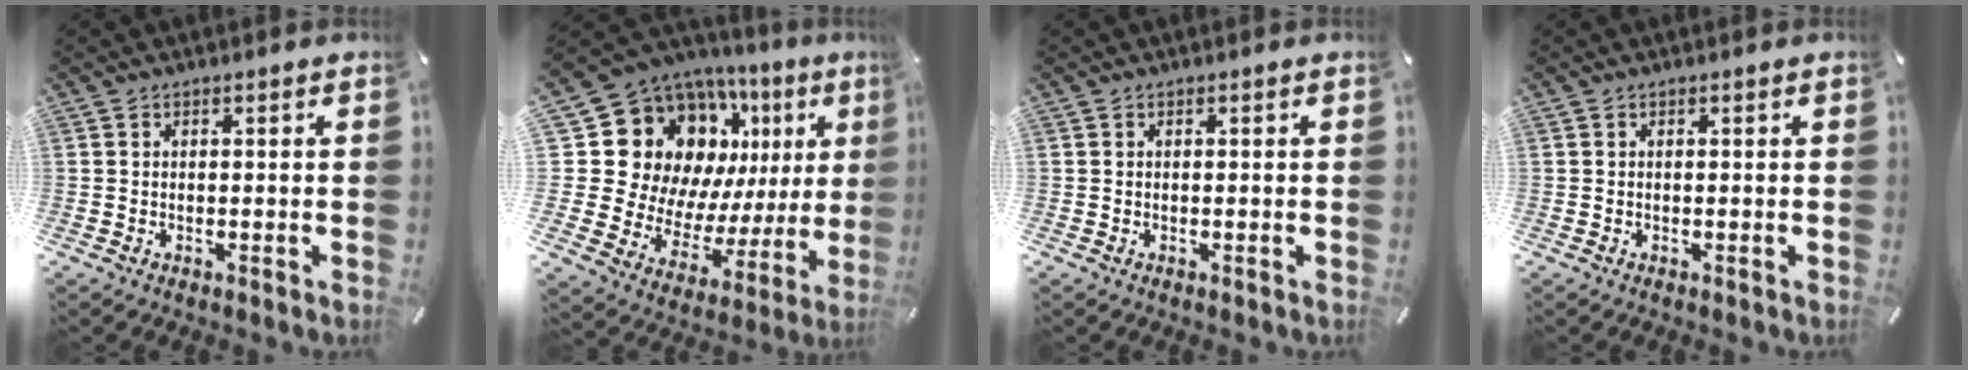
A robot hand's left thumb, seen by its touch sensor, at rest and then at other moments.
{"total": 20.1, "force": [9.5, 14.9, 9.6], "torque": [-0.160, -0.089, 0.205]}
{"total": 0.0}
{"total": 0.0}